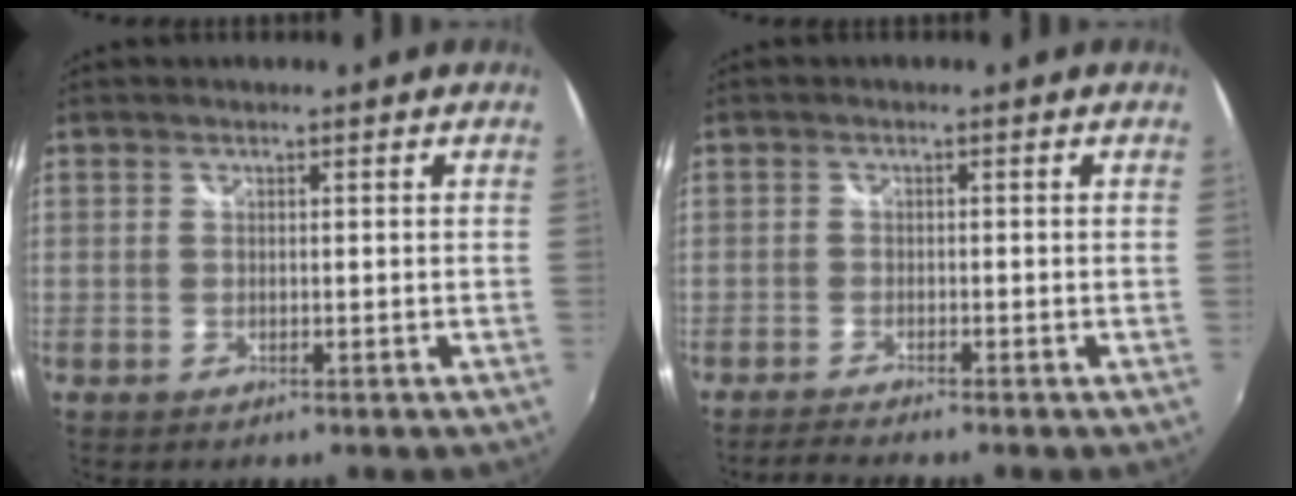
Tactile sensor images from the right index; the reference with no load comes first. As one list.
[{"total": 2.7, "force": [-2.6, -0.1, 0.8], "torque": [-0.028, -0.013, -0.050]}]